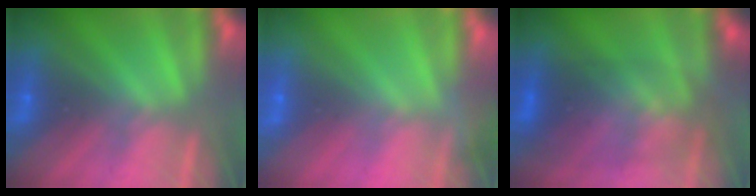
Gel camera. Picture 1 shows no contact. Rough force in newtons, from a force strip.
{"total": 7.4}
{"total": 2.8}